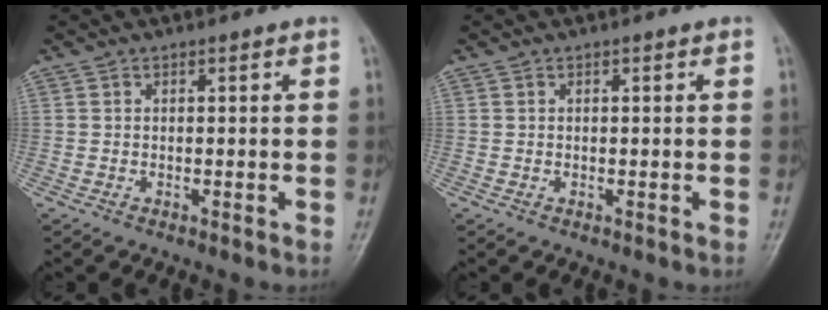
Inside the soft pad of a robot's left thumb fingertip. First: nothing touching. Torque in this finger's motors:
{"motor_torque": [-0.13, -0.10, -0.31, -0.31, 0.00]}